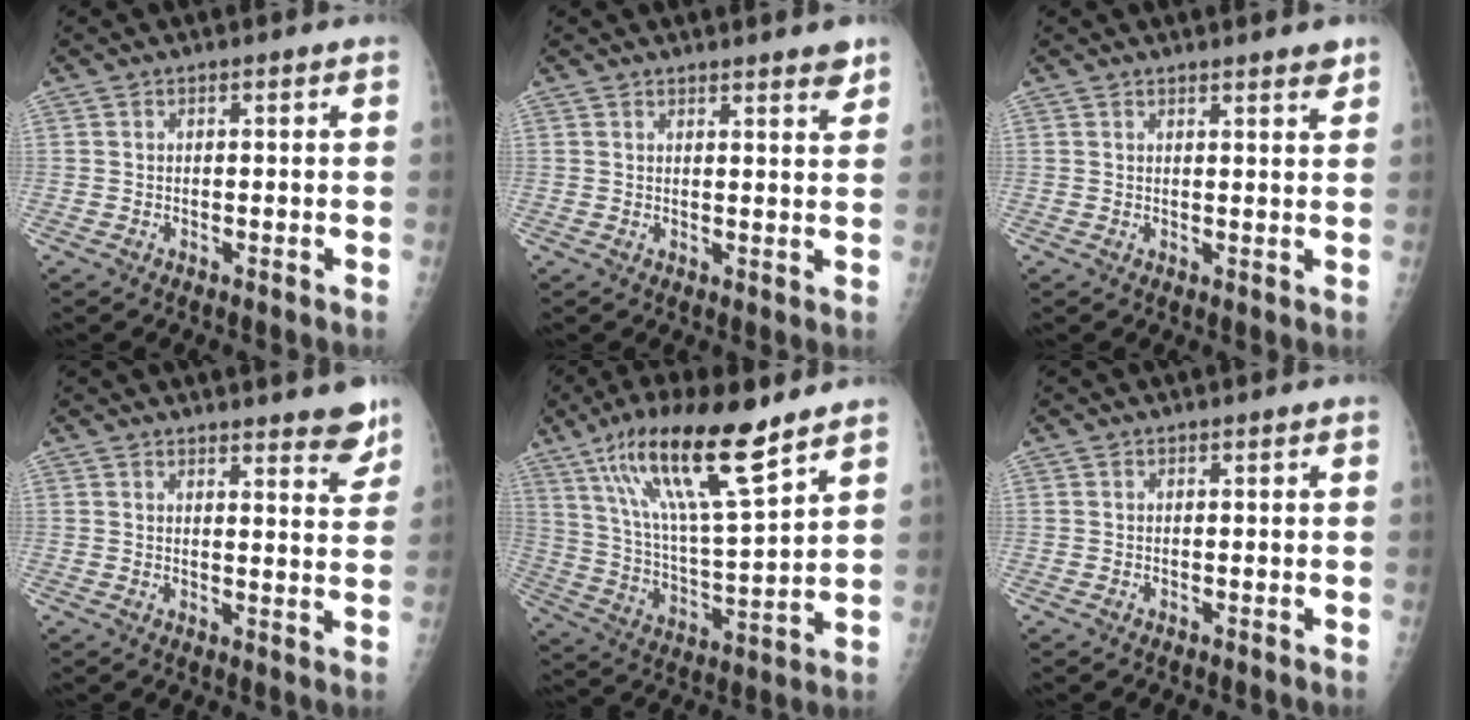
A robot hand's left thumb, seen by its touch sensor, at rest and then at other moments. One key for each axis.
{"total": 3.1, "fx": 2.5, "fy": 0.4, "fz": 1.8, "tx": -0.015, "ty": -0.016, "tz": 0.032}
{"total": 2.5, "fx": 2.0, "fy": 0.3, "fz": 1.3, "tx": -0.012, "ty": -0.013, "tz": 0.026}
{"total": 6.5, "fx": 5.4, "fy": 1.3, "fz": 3.3, "tx": -0.021, "ty": -0.035, "tz": 0.058}
{"total": 19.5, "fx": 12.6, "fy": 3.3, "fz": 14.5, "tx": -0.251, "ty": -0.049, "tz": 0.234}
{"total": 0.0}